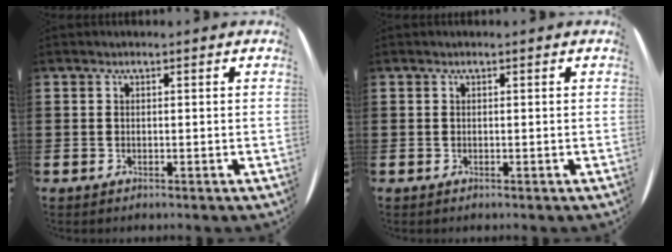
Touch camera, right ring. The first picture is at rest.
{"total": 0.0}